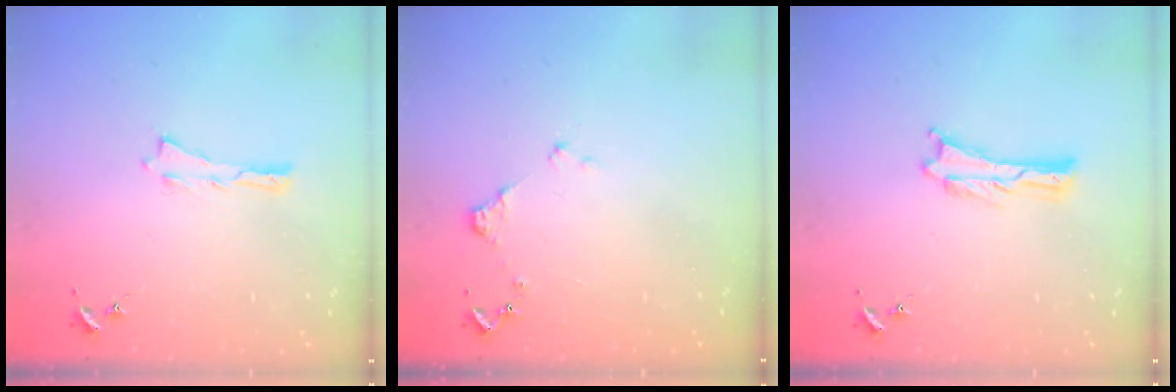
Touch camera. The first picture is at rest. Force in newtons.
{"total": 1.2, "press": 1.2, "slide": 0.2}
{"total": 0.0}